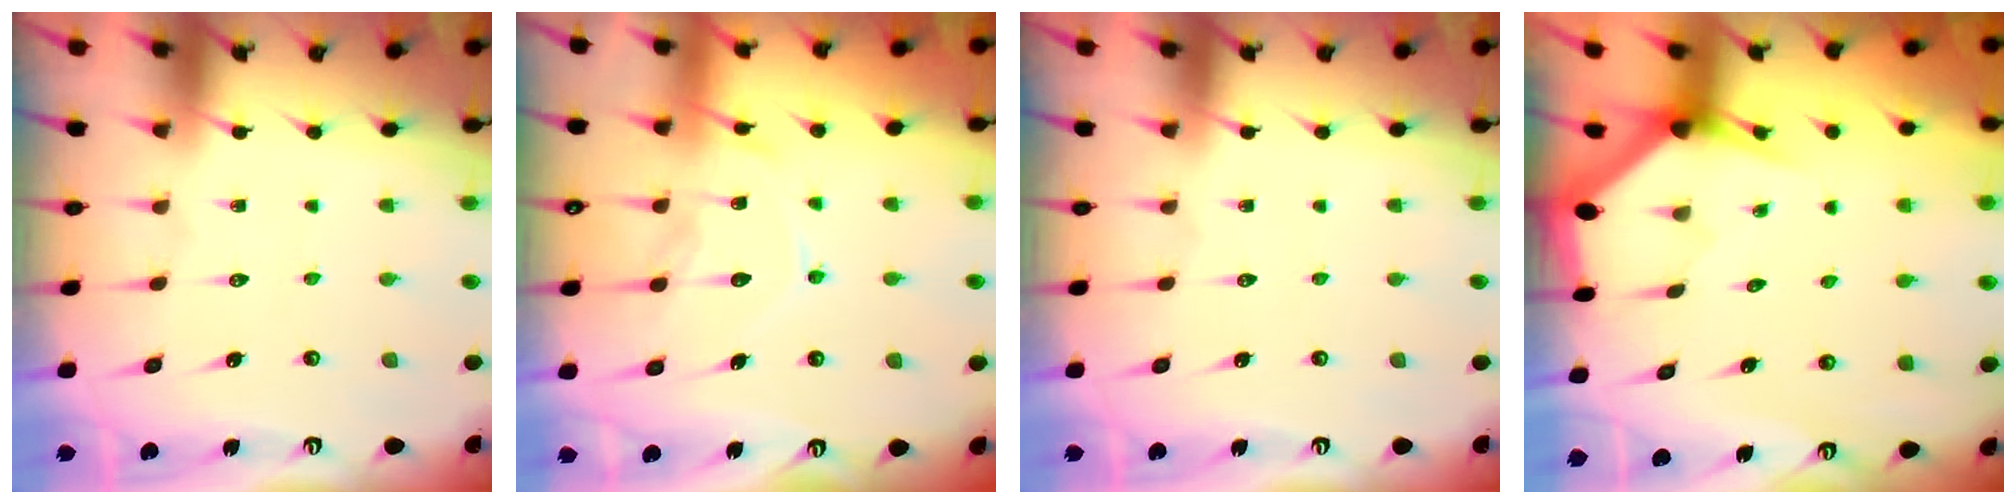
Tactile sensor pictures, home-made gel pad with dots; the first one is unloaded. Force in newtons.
{"total": 12.3, "press": 12.3, "slide": 1.2}
{"total": 0.0}
{"total": 3.0, "press": 3.0, "slide": 0.0}